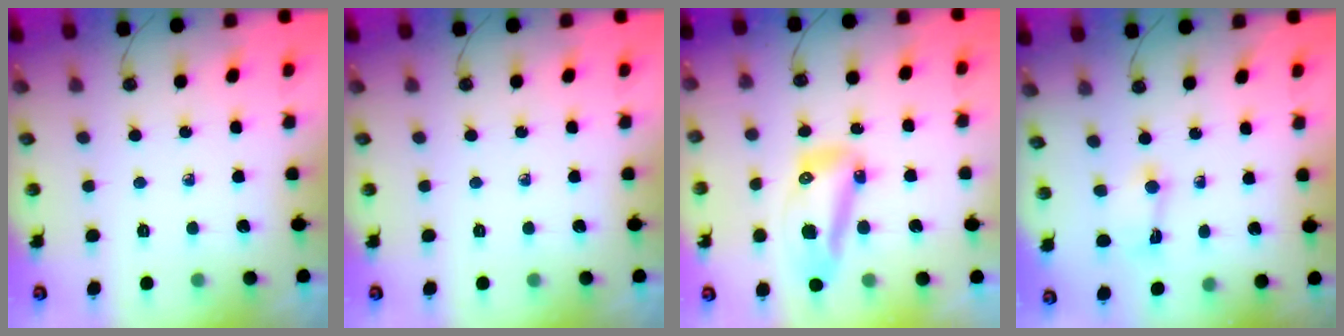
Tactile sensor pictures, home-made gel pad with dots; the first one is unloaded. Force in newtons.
{"total": 0.0}
{"total": 12.1, "press": 12.0, "slide": 1.3}
{"total": 1.8, "press": 1.7, "slide": 0.5}